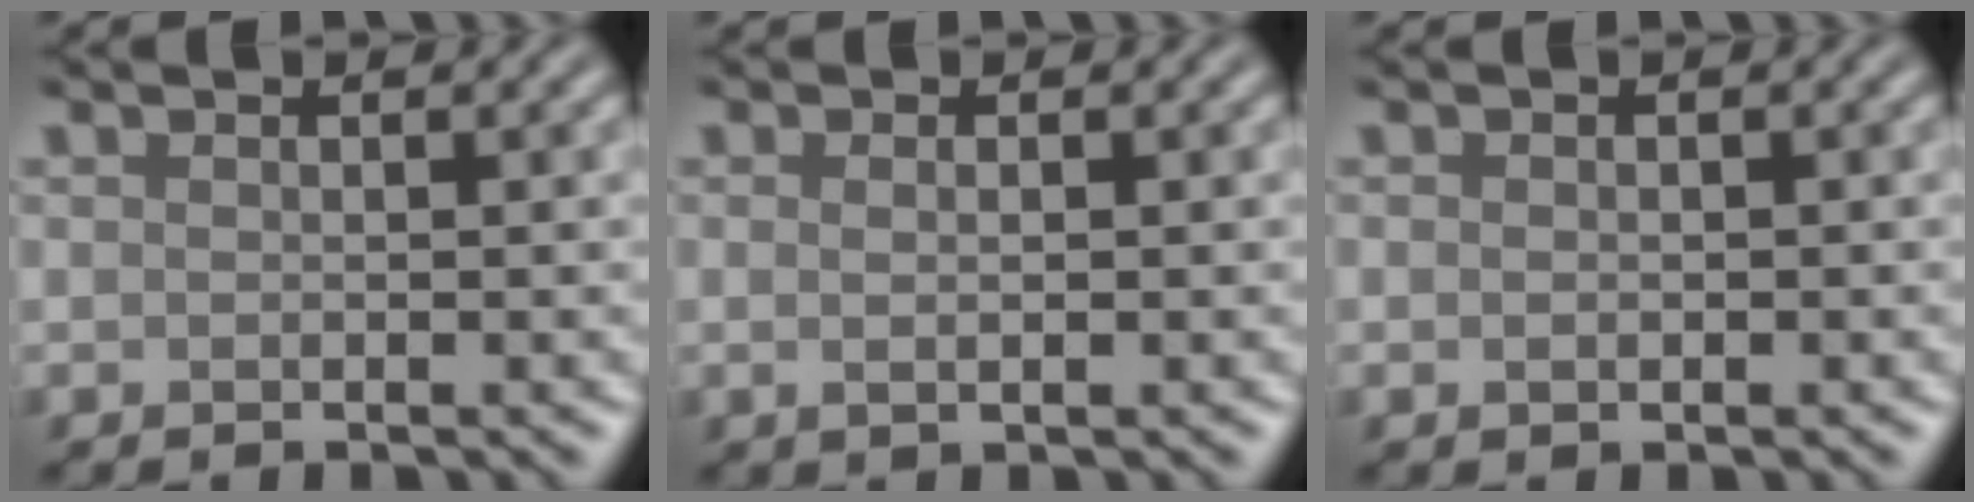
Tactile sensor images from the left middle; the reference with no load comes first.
{"total": 0.9, "force": [0.1, 0.2, 0.8], "torque": [-0.016, 0.000, 0.001]}
{"total": 0.7, "force": [0.0, 0.5, 0.4], "torque": [-0.006, -0.001, -0.001]}